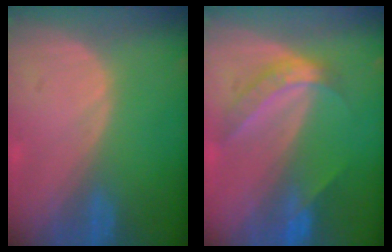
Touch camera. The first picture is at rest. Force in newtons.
{"total": 6.0, "press": 5.0, "slide": 3.4}